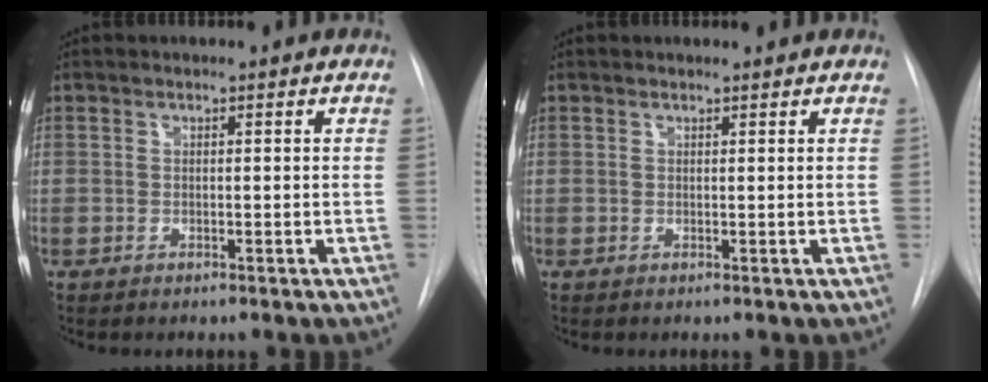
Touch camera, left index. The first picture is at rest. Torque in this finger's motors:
{"motor_torque": [0.21, -0.32, -0.24, 0.00]}